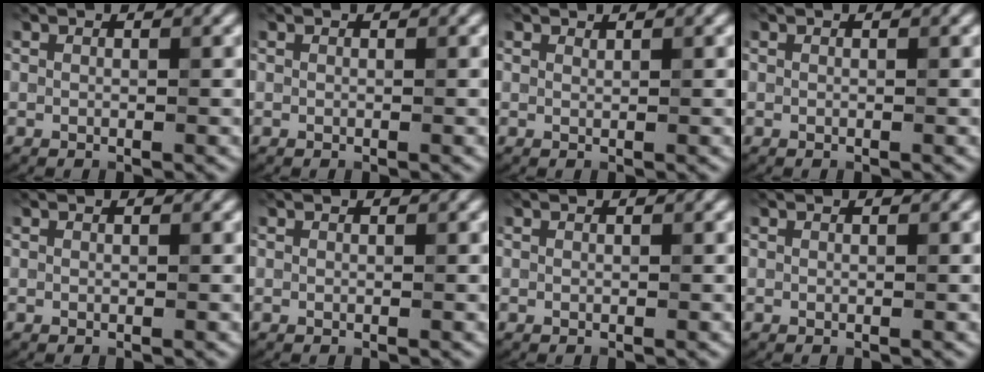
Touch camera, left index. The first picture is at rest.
{"total": 0.0}
{"total": 0.0}
{"total": 0.0}
{"total": 0.0}
{"total": 0.0}
{"total": 0.0}
{"total": 0.0}